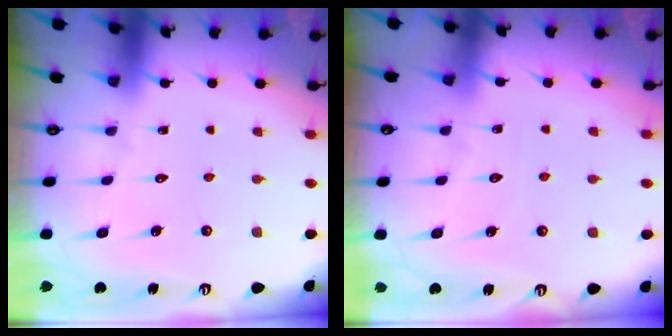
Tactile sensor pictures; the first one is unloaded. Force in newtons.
{"total": 4.5, "press": 4.5, "slide": 0.5}